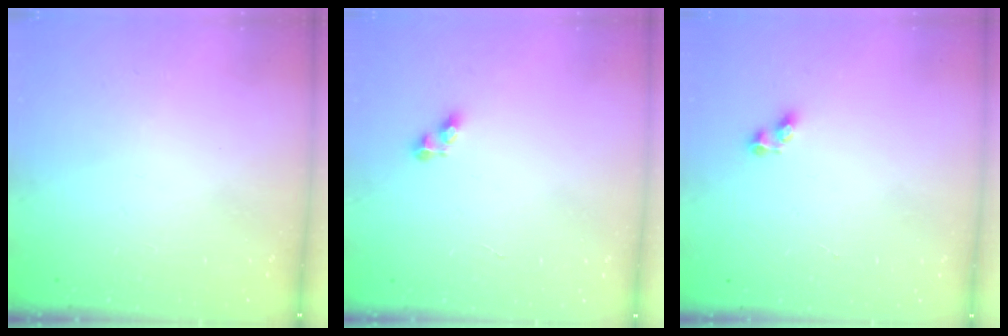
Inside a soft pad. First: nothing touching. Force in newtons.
{"total": 3.3, "press": 3.3, "slide": 0.3}
{"total": 2.6, "press": 2.3, "slide": 1.1}